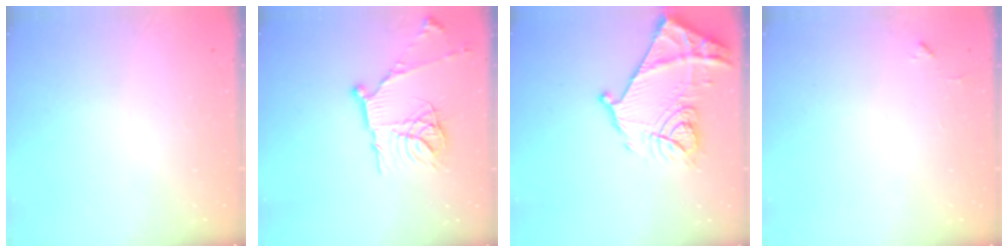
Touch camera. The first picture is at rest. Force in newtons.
{"total": 17.9, "press": 17.8, "slide": 1.6}
{"total": 18.1, "press": 18.0, "slide": 1.6}
{"total": 3.7, "press": 3.7, "slide": 0.5}